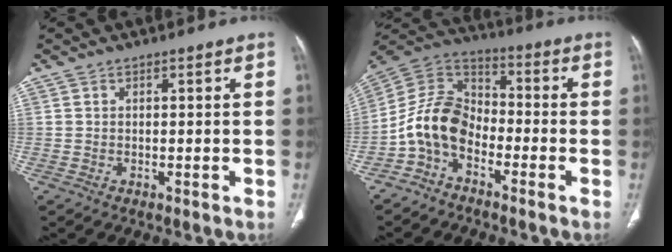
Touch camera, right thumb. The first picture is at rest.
{"total": 10.9, "force": [-4.4, 7.3, 6.8], "torque": [-0.124, 0.063, -0.101]}